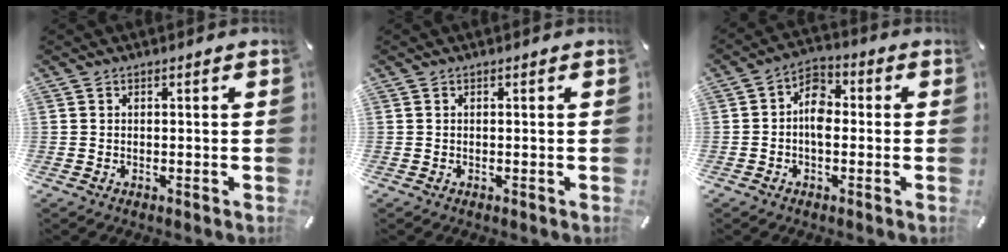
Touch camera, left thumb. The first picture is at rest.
{"total": 0.0}
{"total": 6.3, "force": [-1.2, 4.0, 4.8], "torque": [-0.082, 0.016, -0.023]}